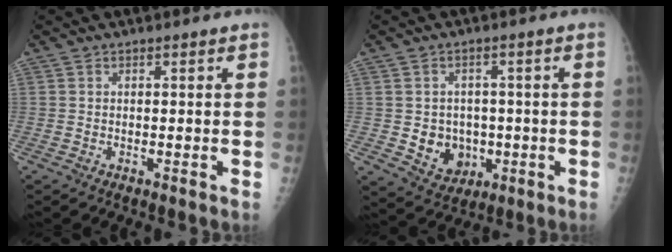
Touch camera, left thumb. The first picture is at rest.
{"total": 7.4, "force": [-1.1, 6.4, 3.5], "torque": [-0.019, 0.003, -0.002]}